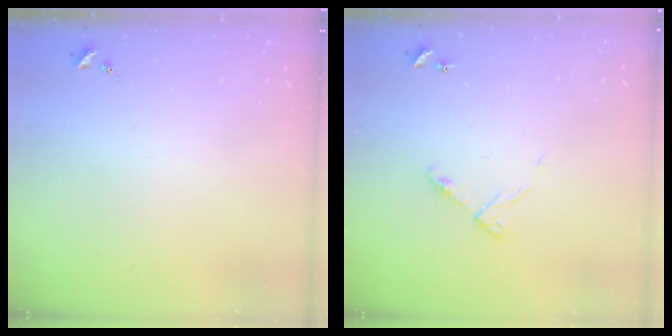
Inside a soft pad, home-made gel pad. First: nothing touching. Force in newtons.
{"total": 6.8, "press": 6.8, "slide": 0.5}